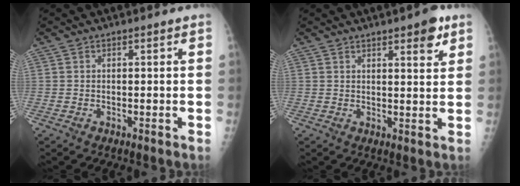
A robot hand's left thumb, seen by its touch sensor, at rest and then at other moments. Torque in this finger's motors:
{"motor_torque": [-0.14, -0.19, -0.02, 0.02, 0.07]}